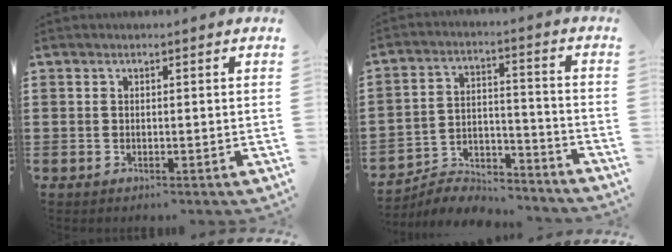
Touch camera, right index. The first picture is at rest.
{"total": 5.8, "force": [-5.6, 1.4, 0.5], "torque": [-0.015, 0.013, -0.114]}